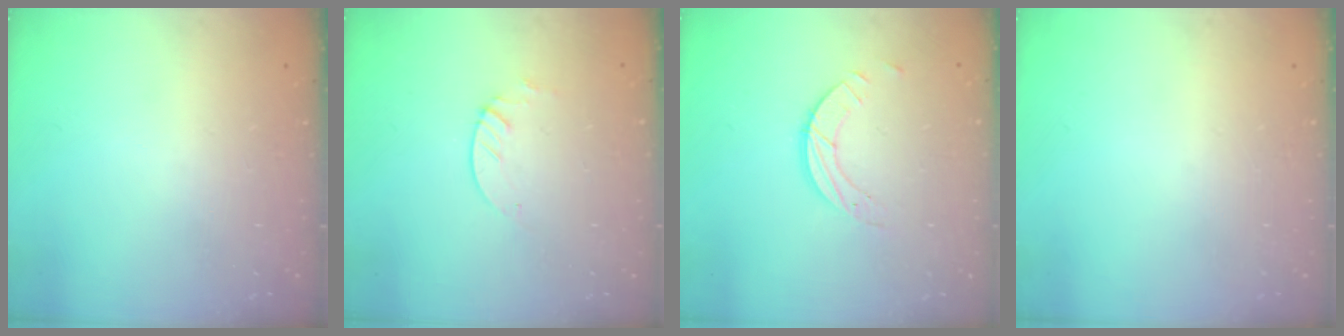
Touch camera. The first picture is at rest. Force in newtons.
{"total": 2.1, "press": 2.1, "slide": 0.2}
{"total": 3.9, "press": 3.9, "slide": 0.1}
{"total": 0.0}